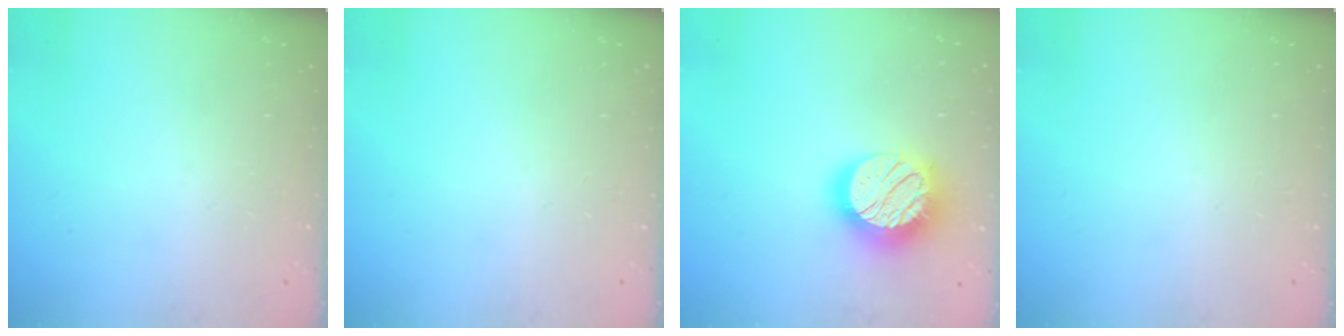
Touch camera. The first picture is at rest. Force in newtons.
{"total": 0.0}
{"total": 18.0, "press": 18.0, "slide": 0.9}
{"total": 0.0}